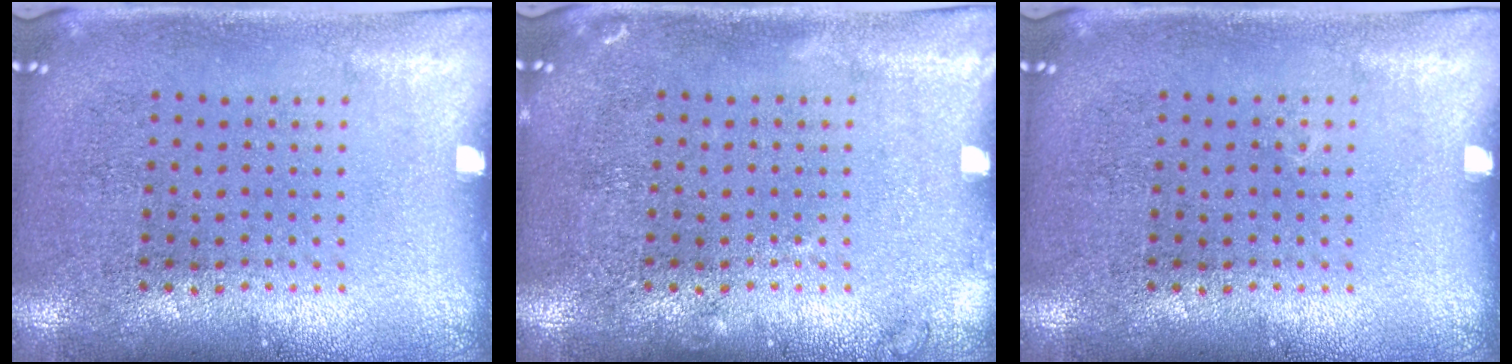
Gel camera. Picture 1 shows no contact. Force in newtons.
{"total": 0.9, "press": 0.9, "slide": 0.2}
{"total": 0.0}